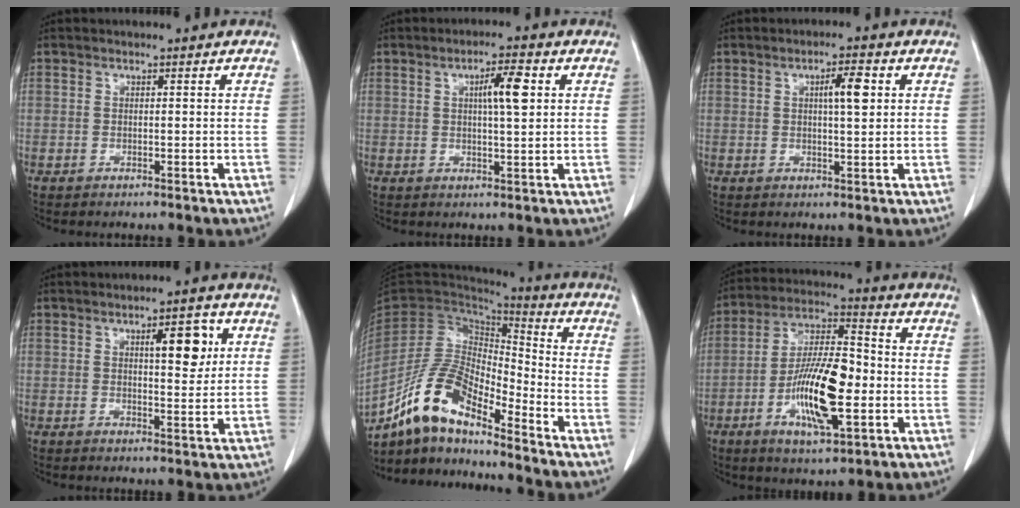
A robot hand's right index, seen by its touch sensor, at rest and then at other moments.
{"total": 5.5, "force": [1.5, 0.8, 5.2], "torque": [-0.085, 0.005, 0.025]}
{"total": 4.3, "force": [1.2, 0.7, 4.1], "torque": [-0.066, 0.004, 0.020]}
{"total": 6.2, "force": [2.3, 2.0, 5.4], "torque": [-0.076, 0.003, 0.033]}
{"total": 12.7, "force": [-9.9, 3.3, 7.3], "torque": [-0.149, 0.018, -0.187]}
{"total": 14.9, "force": [-3.6, 3.9, 14.0], "torque": [-0.264, 0.001, -0.063]}